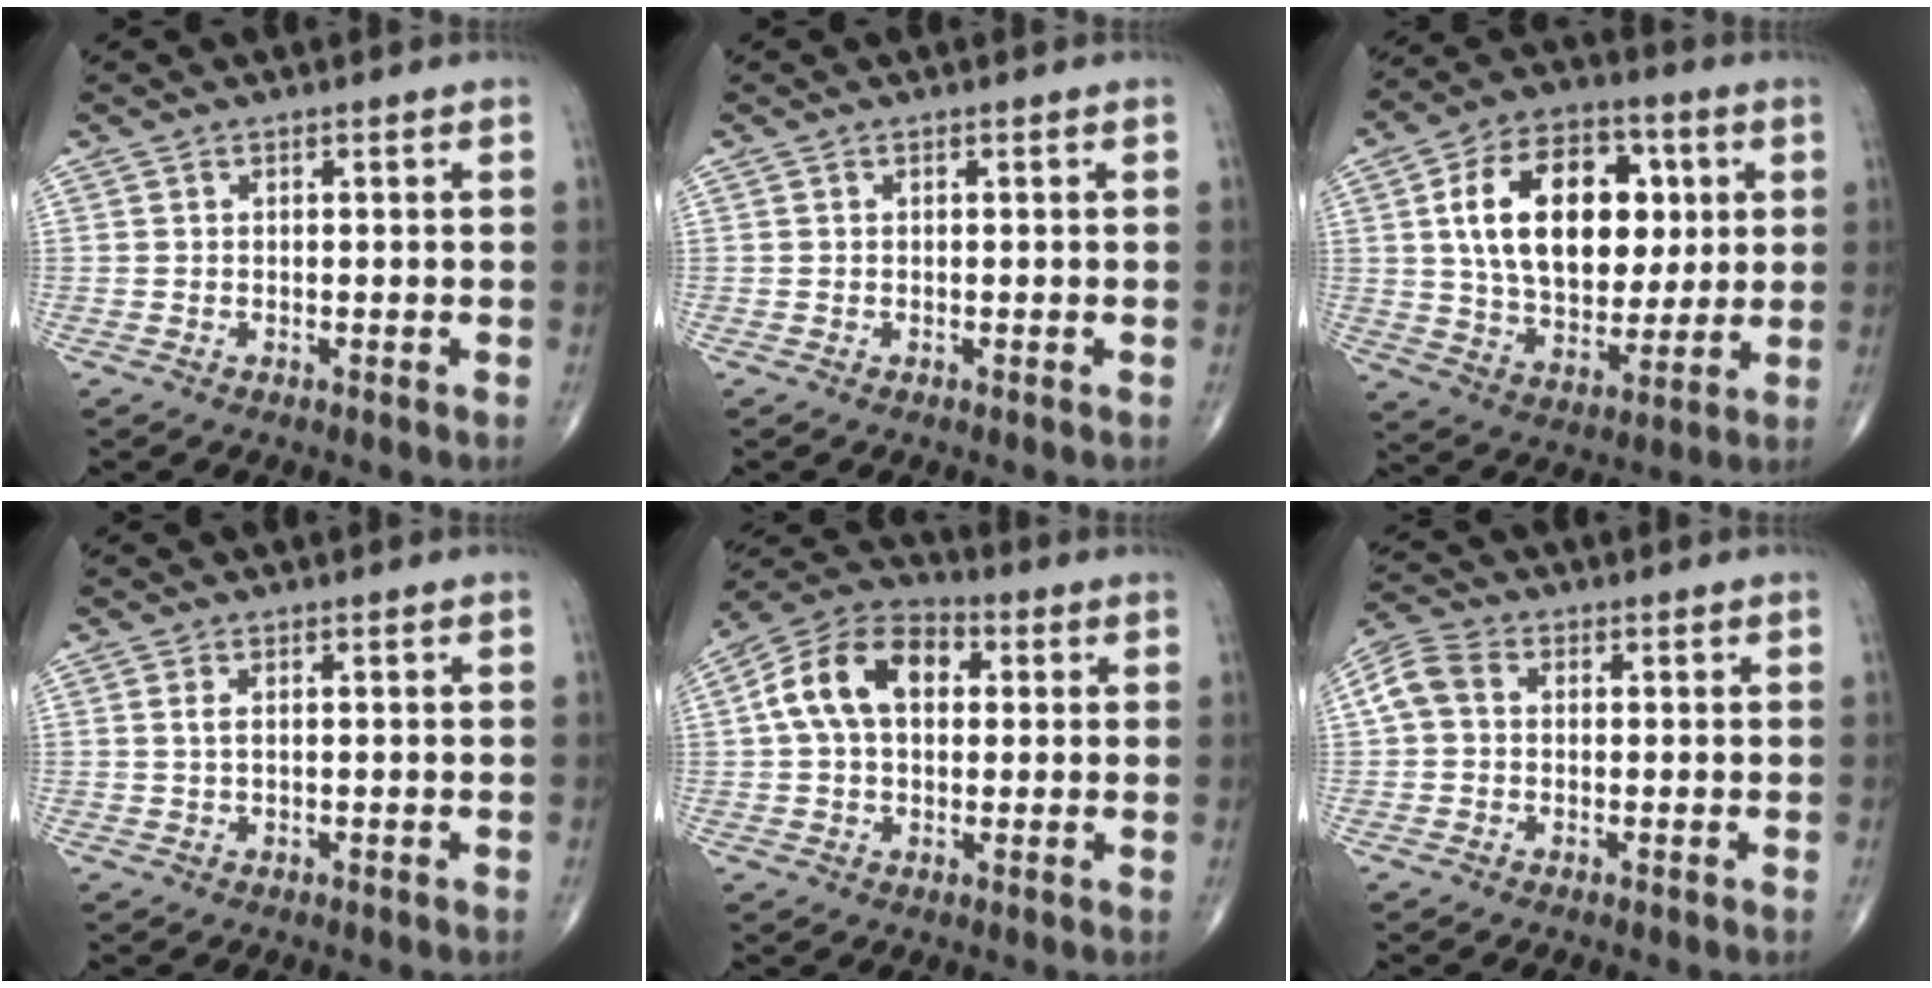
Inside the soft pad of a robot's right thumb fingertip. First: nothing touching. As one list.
[{"total": 0.0}, {"total": 22.2, "force": [4.4, 14.1, 16.6], "torque": [-0.240, -0.001, 0.077]}, {"total": 1.2, "force": [0.3, 0.5, 1.1], "torque": [-0.029, 0.004, 0.009]}, {"total": 13.6, "force": [2.5, 8.9, 10.0], "torque": [-0.172, 0.028, 0.033]}, {"total": 5.6, "force": [0.5, 4.3, 3.6], "torque": [-0.080, 0.022, 0.002]}]